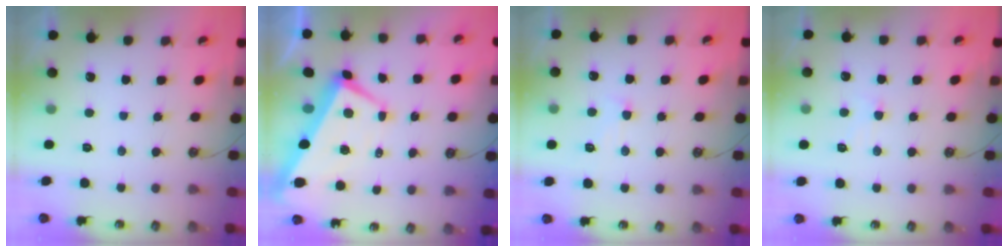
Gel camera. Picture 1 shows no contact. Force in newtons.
{"total": 2.2, "press": 1.9, "slide": 1.1}
{"total": 2.6, "press": 2.5, "slide": 0.6}
{"total": 2.0, "press": 1.9, "slide": 0.5}